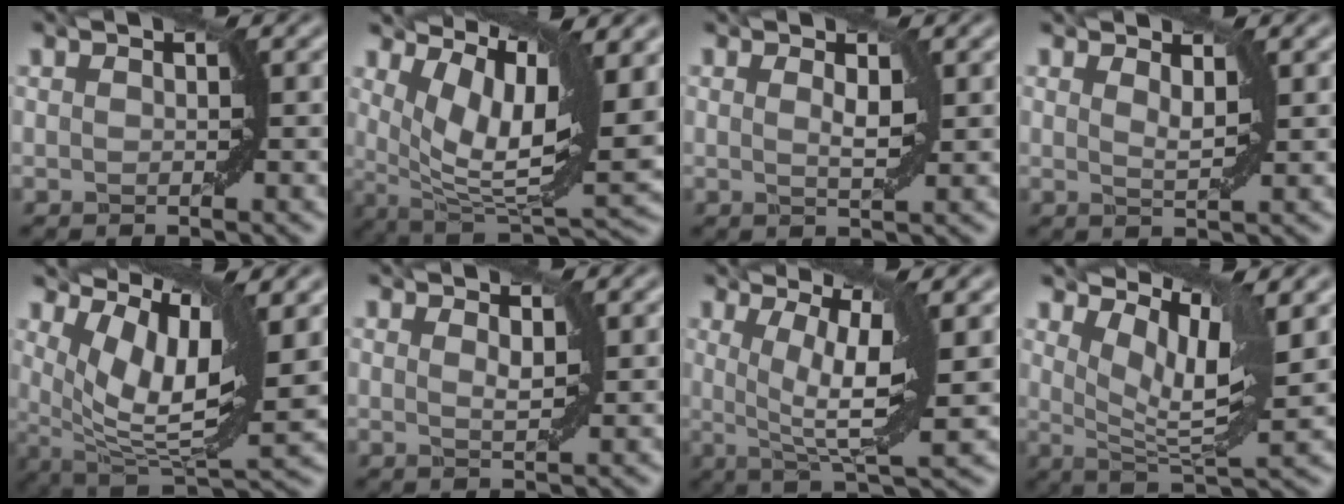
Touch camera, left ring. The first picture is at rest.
{"total": 9.0, "force": [4.0, 2.8, 7.6], "torque": [-0.142, 0.002, 0.084]}
{"total": 1.0, "force": [0.2, 0.2, 0.9], "torque": [-0.018, 0.002, 0.011]}
{"total": 1.1, "force": [0.9, 0.1, 0.6], "torque": [-0.014, -0.001, 0.018]}
{"total": 8.3, "force": [4.0, 2.7, 6.8], "torque": [-0.133, 0.004, 0.081]}
{"total": 0.8, "force": [0.5, 0.2, 0.6], "torque": [-0.010, -0.001, 0.016]}
{"total": 6.6, "force": [0.6, 1.4, 6.4], "torque": [-0.111, -0.005, 0.020]}
{"total": 5.8, "force": [3.1, 1.4, 4.7], "torque": [-0.085, 0.005, 0.065]}